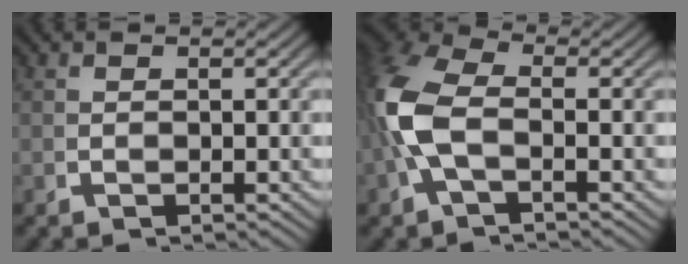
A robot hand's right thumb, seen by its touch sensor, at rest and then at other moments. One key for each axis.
{"total": 7.4, "fx": -0.1, "fy": 4.8, "fz": 5.6, "tx": -0.146, "ty": -0.010, "tz": 0.003}